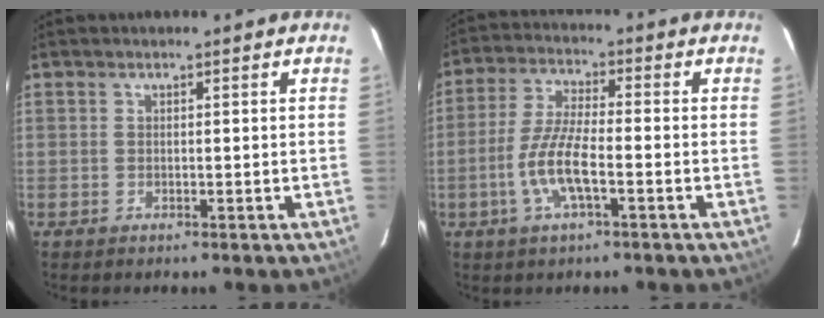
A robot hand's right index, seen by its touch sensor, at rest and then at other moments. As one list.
[{"total": 8.8, "force": [-3.1, 2.0, 7.9], "torque": [-0.169, -0.003, -0.062]}]